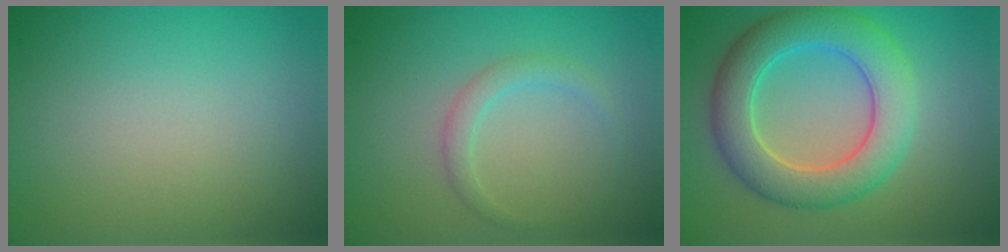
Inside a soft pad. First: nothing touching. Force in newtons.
{"total": 1.7, "press": 1.7, "slide": 0.1}
{"total": 7.1, "press": 7.1, "slide": 0.2}